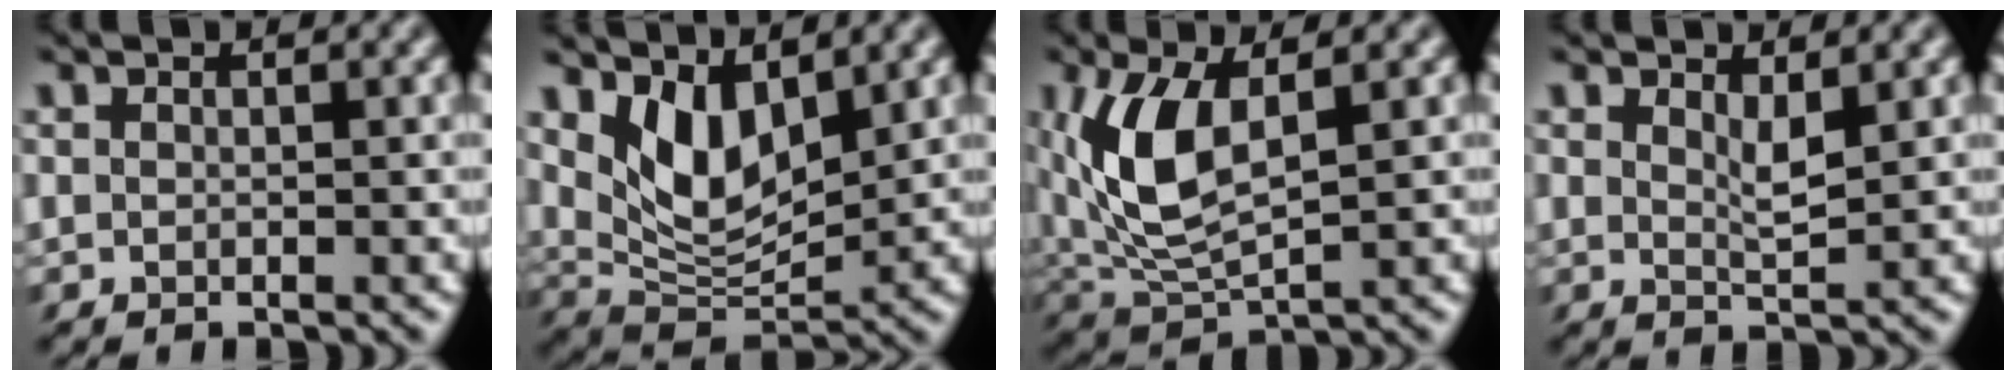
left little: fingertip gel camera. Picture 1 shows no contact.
{"total": 5.7, "force": [2.5, 2.4, 4.6], "torque": [-0.084, -0.018, 0.041]}
{"total": 6.6, "force": [0.9, 2.4, 6.1], "torque": [-0.140, 0.001, 0.013]}
{"total": 1.7, "force": [0.9, 0.2, 1.5], "torque": [-0.033, -0.004, 0.017]}